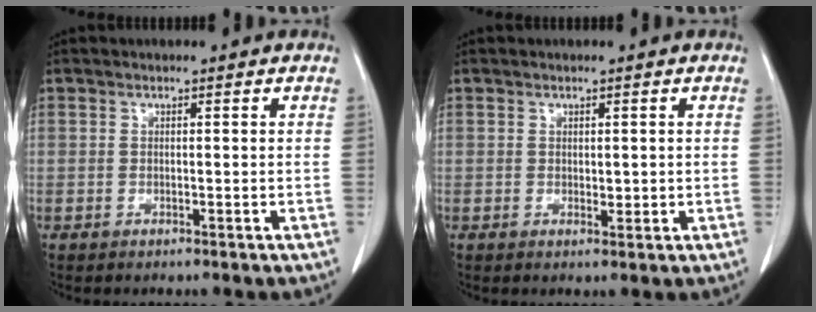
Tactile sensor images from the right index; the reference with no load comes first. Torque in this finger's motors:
{"motor_torque": [0.06, 0.01, 0.00, 0.00]}